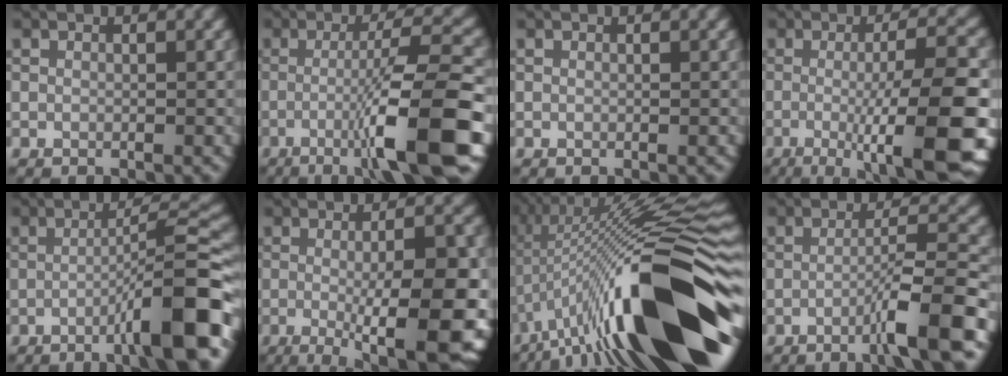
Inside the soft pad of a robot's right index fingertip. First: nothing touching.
{"total": 9.9, "force": [-3.4, 1.1, 9.2], "torque": [-0.132, 0.016, -0.061]}
{"total": 0.0}
{"total": 12.6, "force": [-2.9, 2.7, 12.0], "torque": [-0.153, 0.001, -0.048]}
{"total": 9.3, "force": [-4.0, 1.1, 8.4], "torque": [-0.108, 0.021, -0.071]}
{"total": 12.1, "force": [-1.7, 3.2, 11.5], "torque": [-0.142, -0.012, -0.023]}
{"total": 19.0, "force": [-5.0, 5.7, 17.5], "torque": [-0.273, 0.027, -0.091]}
{"total": 6.1, "force": [-2.8, 0.4, 5.4], "torque": [-0.077, 0.014, -0.058]}